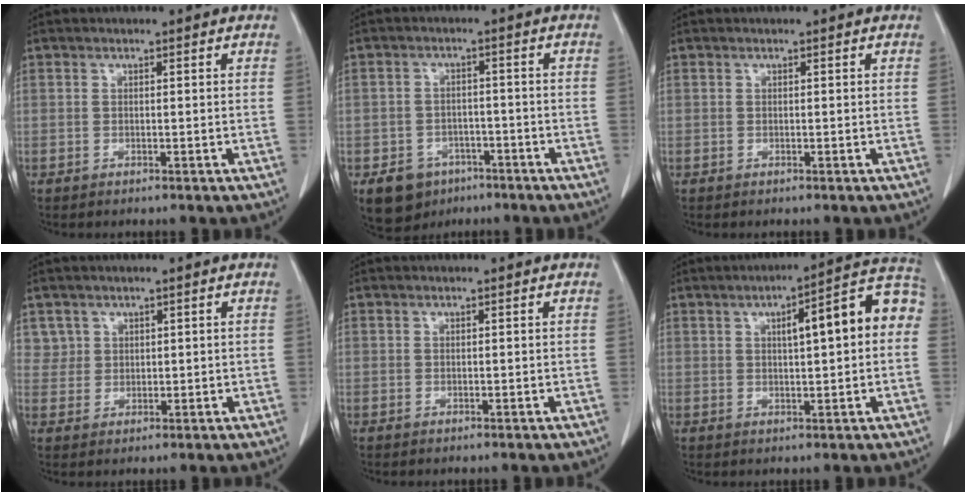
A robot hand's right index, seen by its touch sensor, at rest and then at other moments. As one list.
[{"total": 6.6, "force": [-4.0, 5.0, 1.7], "torque": [-0.029, 0.008, -0.052]}, {"total": 0.0}, {"total": 2.8, "force": [1.6, 2.3, -0.3], "torque": [0.019, 0.005, 0.024]}, {"total": 0.0}, {"total": 11.3, "force": [1.9, 2.2, 10.9], "torque": [-0.143, 0.038, 0.019]}]